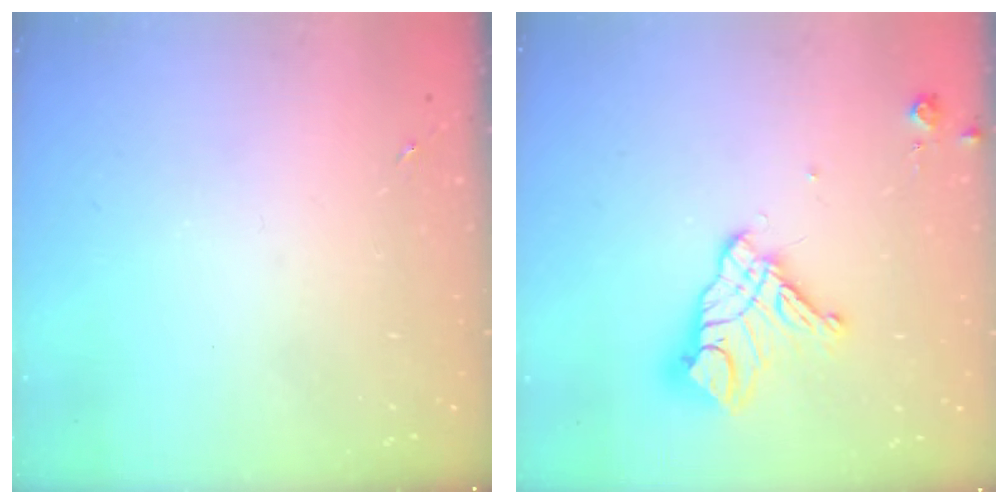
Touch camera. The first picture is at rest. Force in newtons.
{"total": 14.6, "press": 14.5, "slide": 1.4}